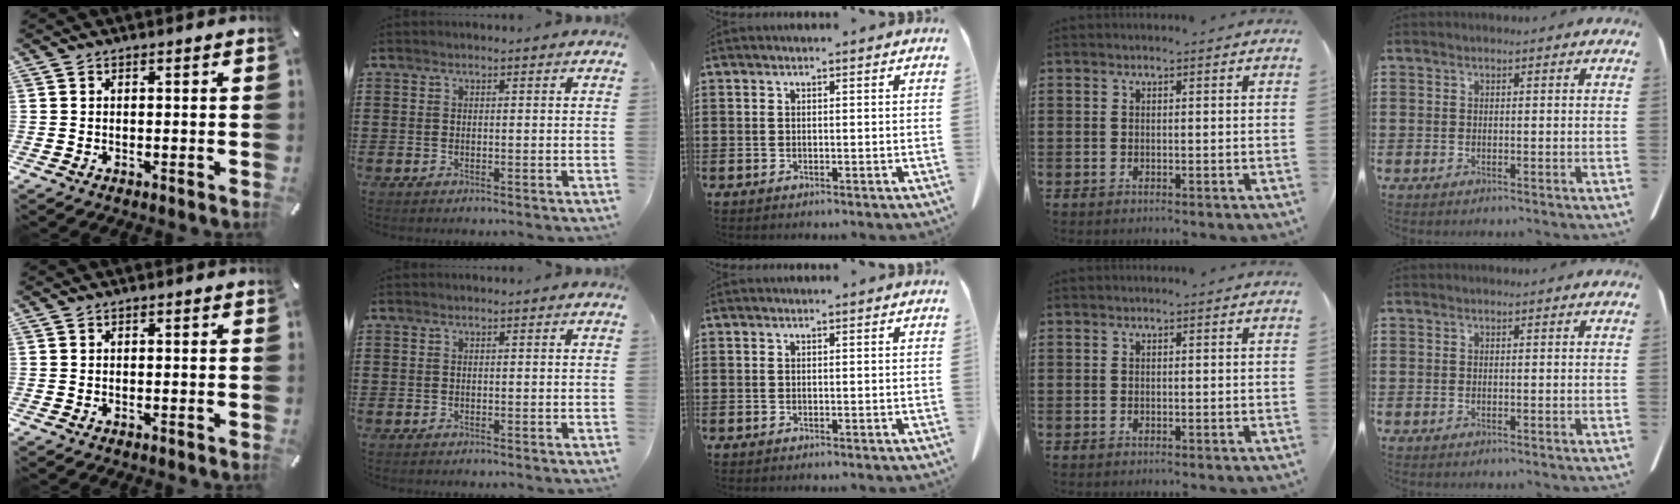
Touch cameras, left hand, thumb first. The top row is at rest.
{}